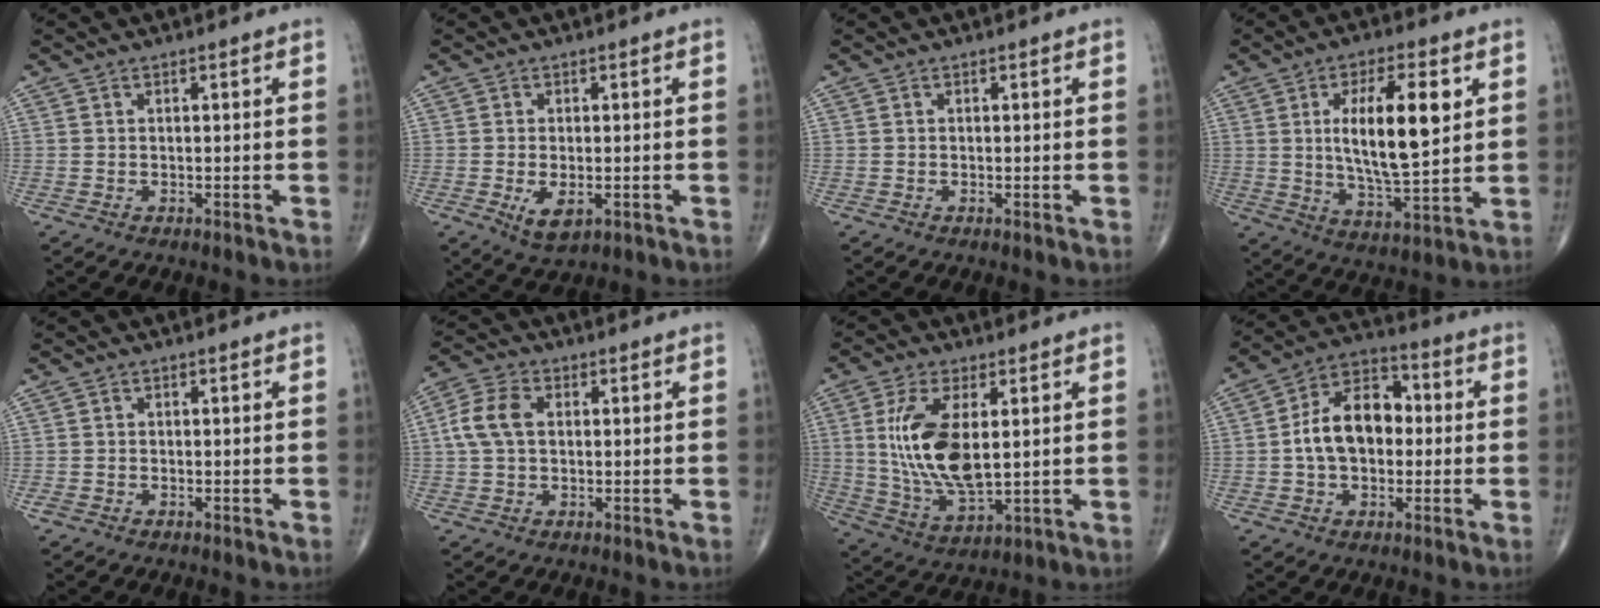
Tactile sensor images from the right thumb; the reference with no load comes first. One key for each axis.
{"total": 4.6, "fx": -1.3, "fy": 2.3, "fz": 3.8, "tx": -0.065, "ty": -0.010, "tz": -0.015}
{"total": 0.0}
{"total": 15.5, "fx": 3.6, "fy": 5.3, "fz": 14.1, "tx": -0.225, "ty": -0.022, "tz": 0.064}
{"total": 0.9, "fx": -0.6, "fy": 0.6, "fz": 0.4, "tx": -0.010, "ty": 0.002, "tz": -0.013}
{"total": 6.7, "fx": 0.7, "fy": 4.4, "fz": 5.0, "tx": -0.110, "ty": 0.017, "tz": 0.008}
{"total": 14.6, "fx": 2.3, "fy": 6.6, "fz": 12.8, "tx": -0.256, "ty": -0.022, "tz": 0.056}
{"total": 13.0, "fx": -0.1, "fy": 8.6, "fz": 9.8, "tx": -0.148, "ty": 0.033, "tz": -0.013}